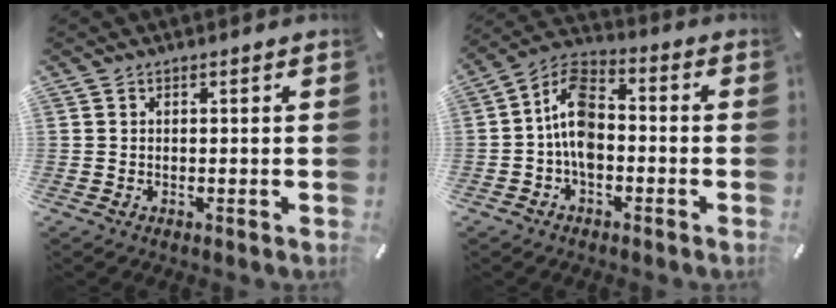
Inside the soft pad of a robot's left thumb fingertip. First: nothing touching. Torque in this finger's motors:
{"motor_torque": [0.89, 2.07, 0.86, -0.14, 0.36]}